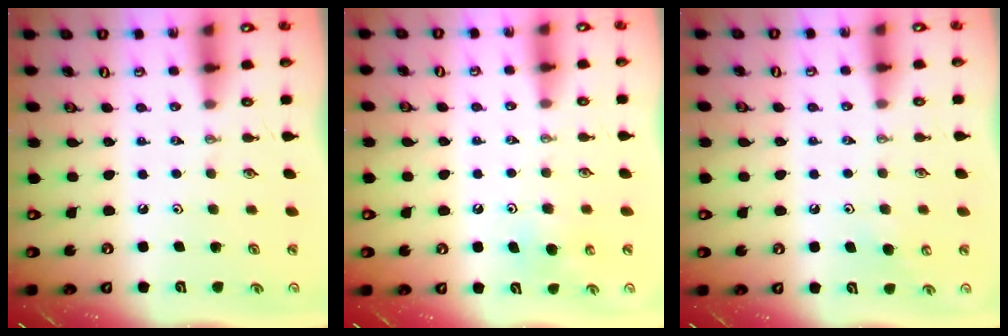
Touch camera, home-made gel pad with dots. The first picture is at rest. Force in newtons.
{"total": 4.8, "press": 4.8, "slide": 0.5}
{"total": 5.0, "press": 4.9, "slide": 0.9}